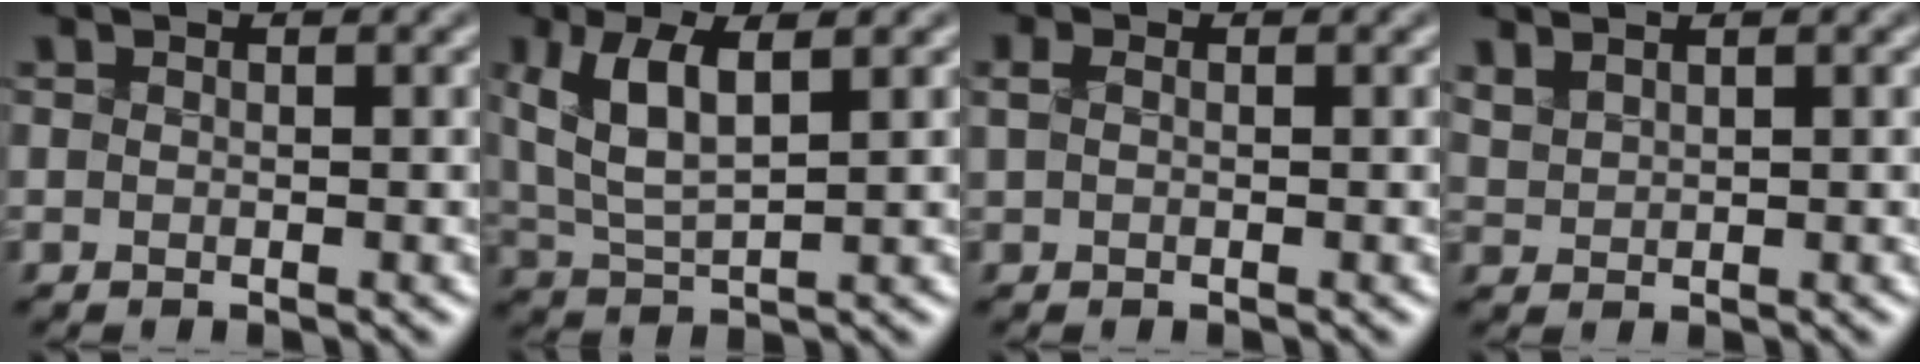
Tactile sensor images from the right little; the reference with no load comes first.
{"total": 4.5, "force": [1.7, 1.4, 3.9], "torque": [-0.096, 0.001, 0.041]}
{"total": 0.6, "force": [0.0, 0.3, 0.4], "torque": [-0.012, 0.007, 0.001]}
{"total": 1.1, "force": [0.9, 0.3, 0.5], "torque": [-0.018, 0.005, 0.029]}